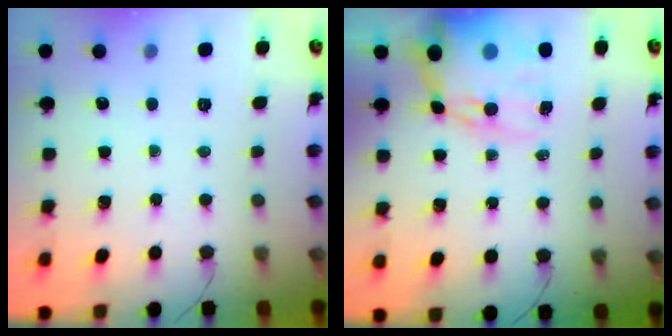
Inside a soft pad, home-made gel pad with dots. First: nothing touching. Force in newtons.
{"total": 15.8, "press": 15.4, "slide": 3.6}